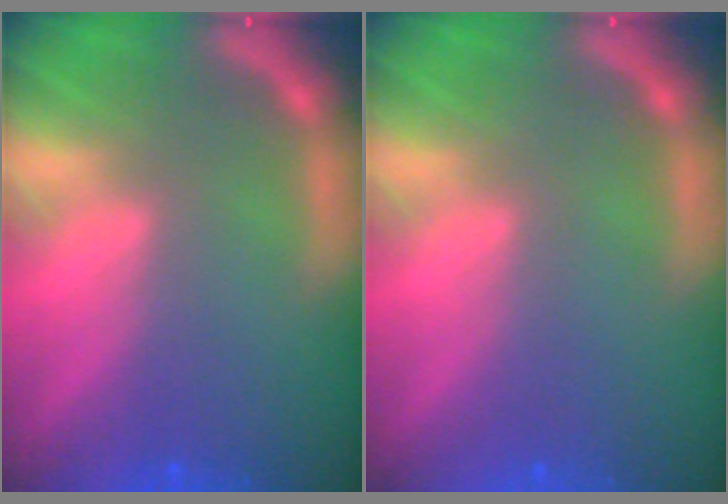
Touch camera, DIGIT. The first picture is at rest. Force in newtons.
{"total": 0.0}